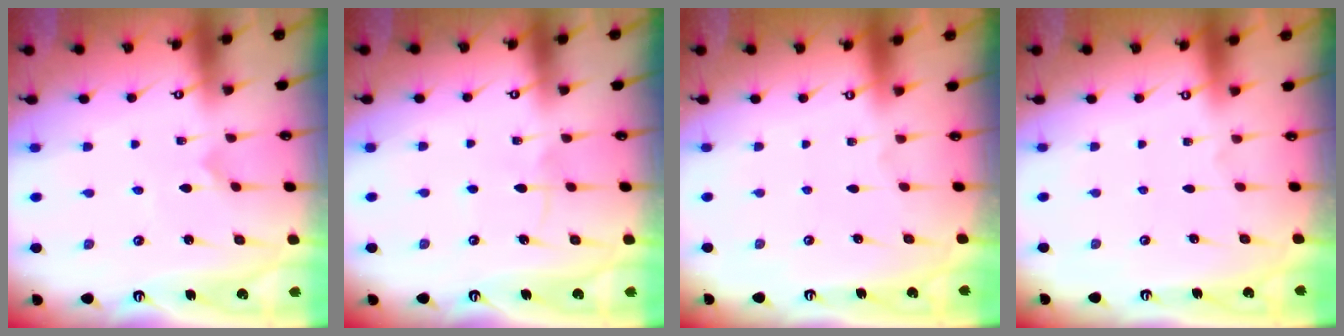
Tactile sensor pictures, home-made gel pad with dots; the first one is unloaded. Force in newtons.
{"total": 5.3, "press": 5.3, "slide": 0.2}
{"total": 0.0}
{"total": 0.0}